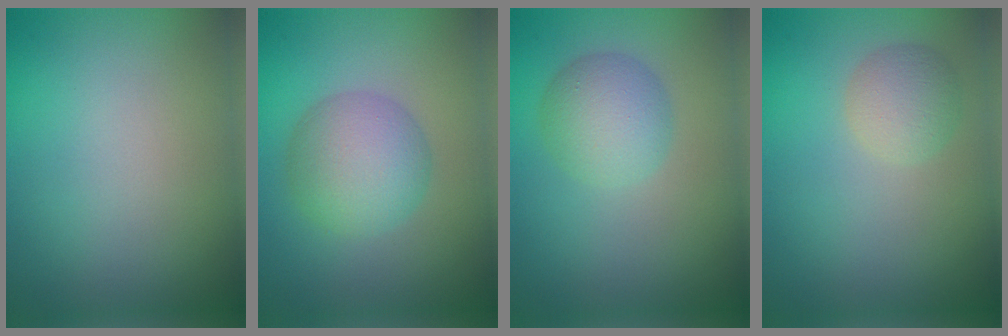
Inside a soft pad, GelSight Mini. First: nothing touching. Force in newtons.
{"total": 5.3, "press": 5.3, "slide": 0.1}
{"total": 4.4, "press": 4.4, "slide": 0.1}
{"total": 2.4, "press": 2.4, "slide": 0.1}